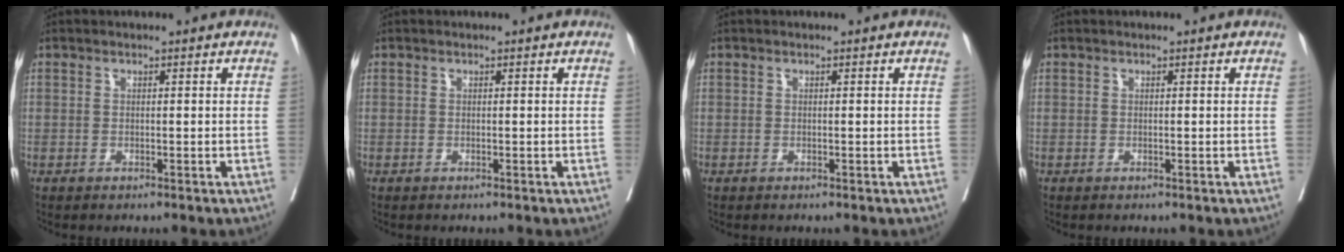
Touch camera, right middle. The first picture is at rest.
{"total": 0.0}
{"total": 0.0}
{"total": 0.0}